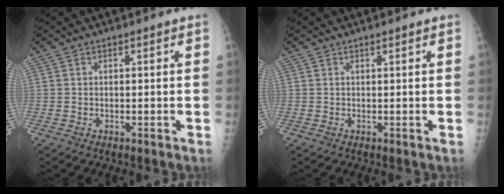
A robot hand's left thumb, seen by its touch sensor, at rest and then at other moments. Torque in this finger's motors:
{"motor_torque": [0.14, 0.32, -0.35, -0.17, -0.01]}